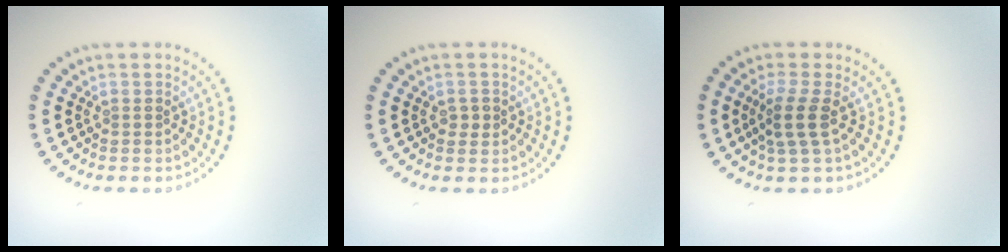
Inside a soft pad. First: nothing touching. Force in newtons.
{"total": 1.0, "press": 1.0, "slide": 0.2}
{"total": 2.6, "press": 2.0, "slide": 1.6}